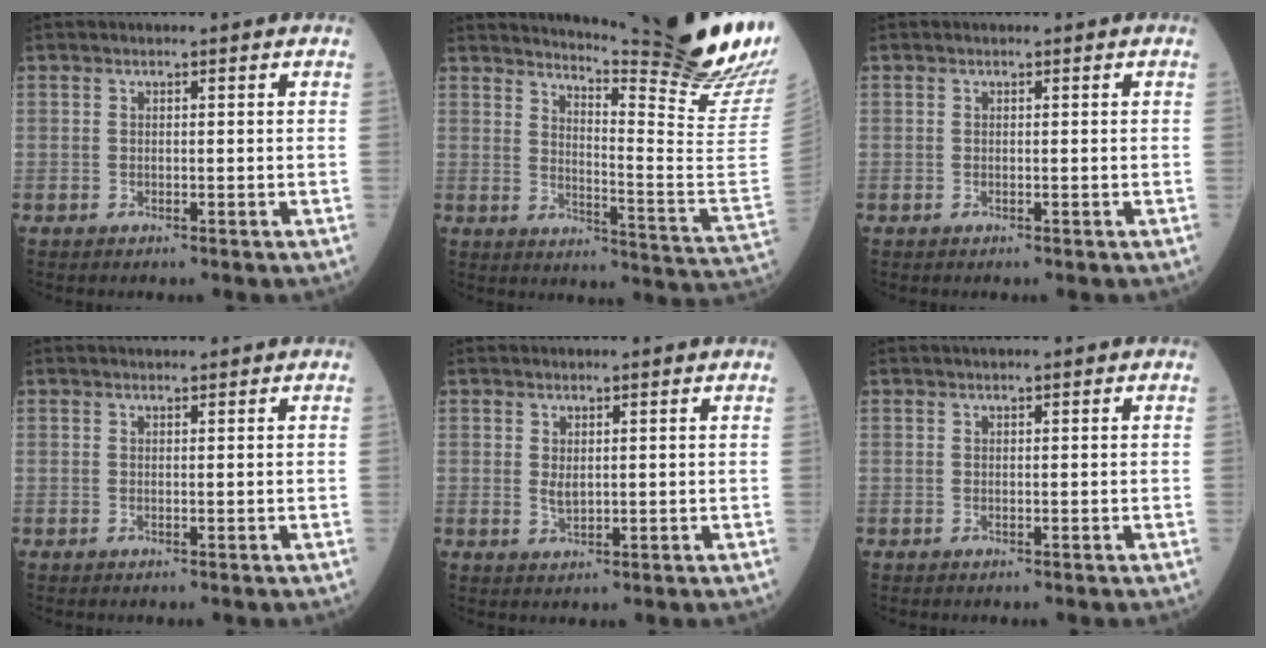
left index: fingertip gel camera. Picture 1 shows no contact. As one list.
[{"total": 22.1, "force": [19.4, -2.6, 10.4], "torque": [-0.168, -0.144, 0.244]}, {"total": 0.0}, {"total": 2.4, "force": [2.2, 0.2, 0.9], "torque": [-0.010, 0.020, 0.032]}, {"total": 1.9, "force": [0.8, 0.8, 1.5], "torque": [-0.035, 0.002, 0.021]}, {"total": 1.1, "force": [0.9, 0.0, 0.7], "torque": [-0.009, 0.015, 0.016]}]